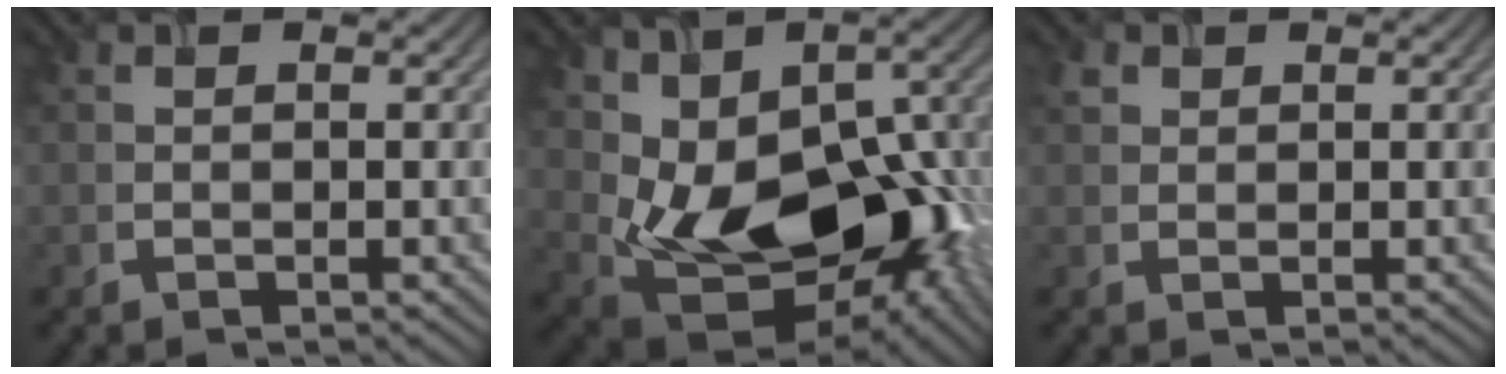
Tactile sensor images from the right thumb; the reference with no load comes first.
{"total": 15.9, "force": [-0.5, 9.7, 12.6], "torque": [-0.191, -0.038, 0.005]}
{"total": 1.0, "force": [0.6, 0.8, 0.2], "torque": [-0.004, -0.002, 0.012]}